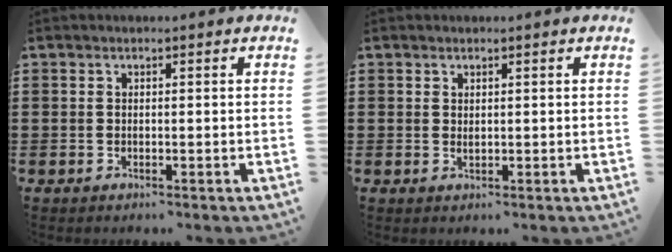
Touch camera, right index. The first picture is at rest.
{"total": 0.7, "force": [0.4, 0.2, 0.6], "torque": [-0.011, 0.002, 0.007]}